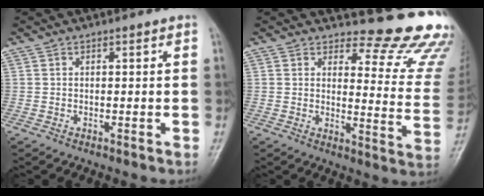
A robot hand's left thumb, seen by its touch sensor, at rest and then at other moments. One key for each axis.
{"total": 16.1, "fx": 15.2, "fy": 3.7, "fz": 3.9, "tx": 0.000, "ty": -0.170, "tz": 0.155}